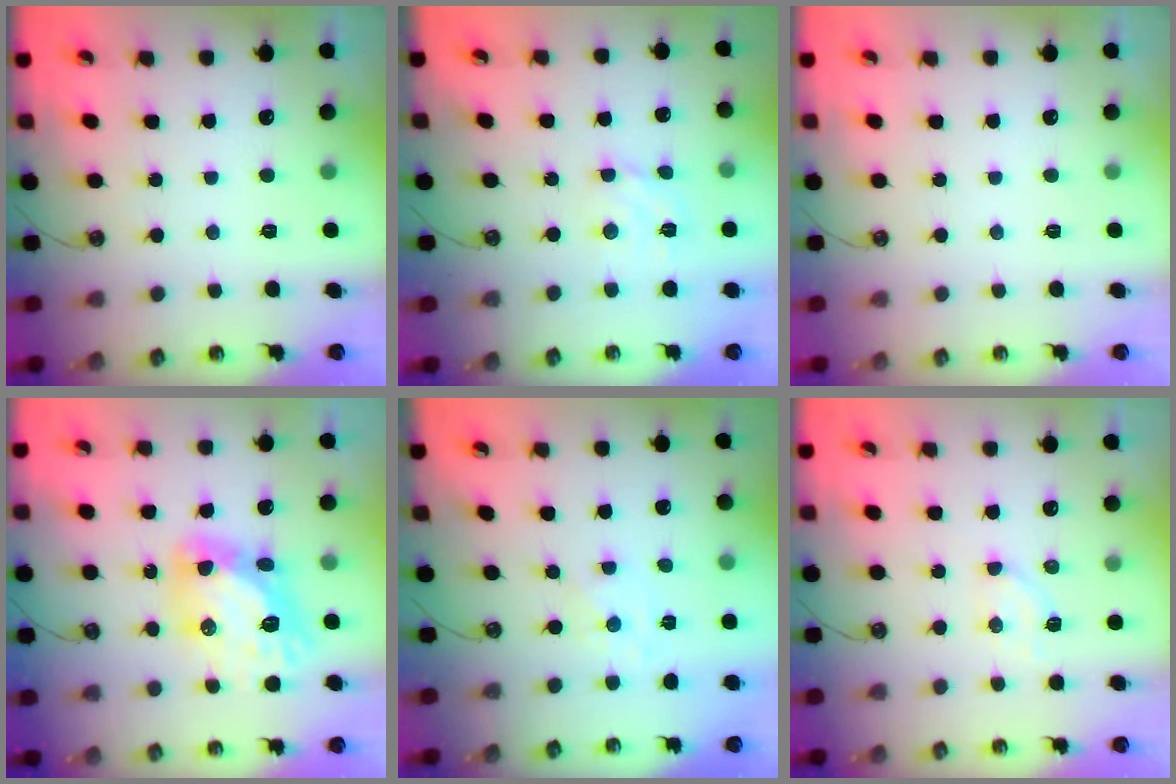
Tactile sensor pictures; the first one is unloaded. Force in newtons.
{"total": 4.2, "press": 4.2, "slide": 0.3}
{"total": 0.0}
{"total": 13.5, "press": 13.4, "slide": 1.6}
{"total": 1.7, "press": 1.6, "slide": 0.2}
{"total": 4.8, "press": 4.7, "slide": 1.0}